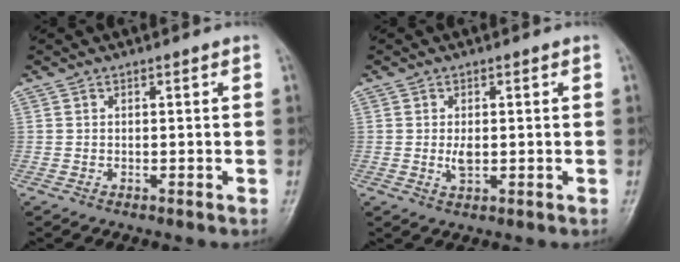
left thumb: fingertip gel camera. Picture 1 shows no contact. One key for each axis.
{"total": 2.7, "fx": 0.0, "fy": 1.6, "fz": 2.2, "tx": -0.039, "ty": -0.006, "tz": 0.001}